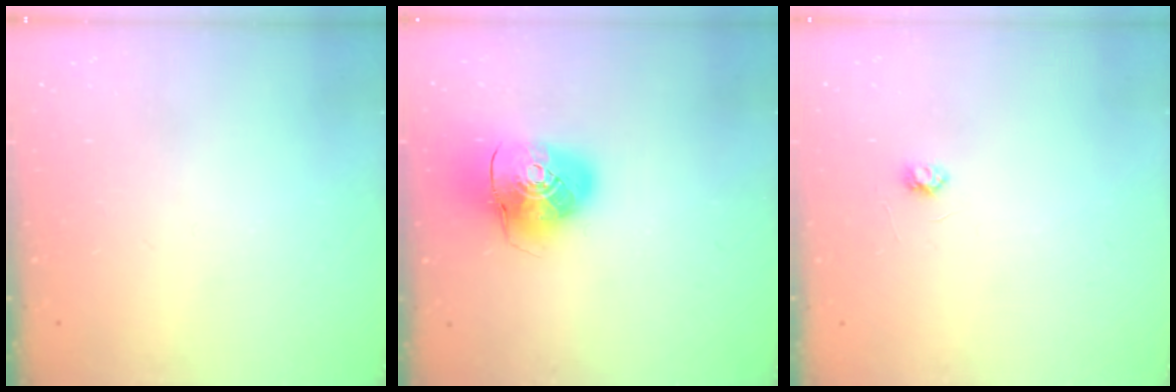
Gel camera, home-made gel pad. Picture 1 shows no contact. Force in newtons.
{"total": 10.9, "press": 10.7, "slide": 1.8}
{"total": 2.6, "press": 2.6, "slide": 0.3}